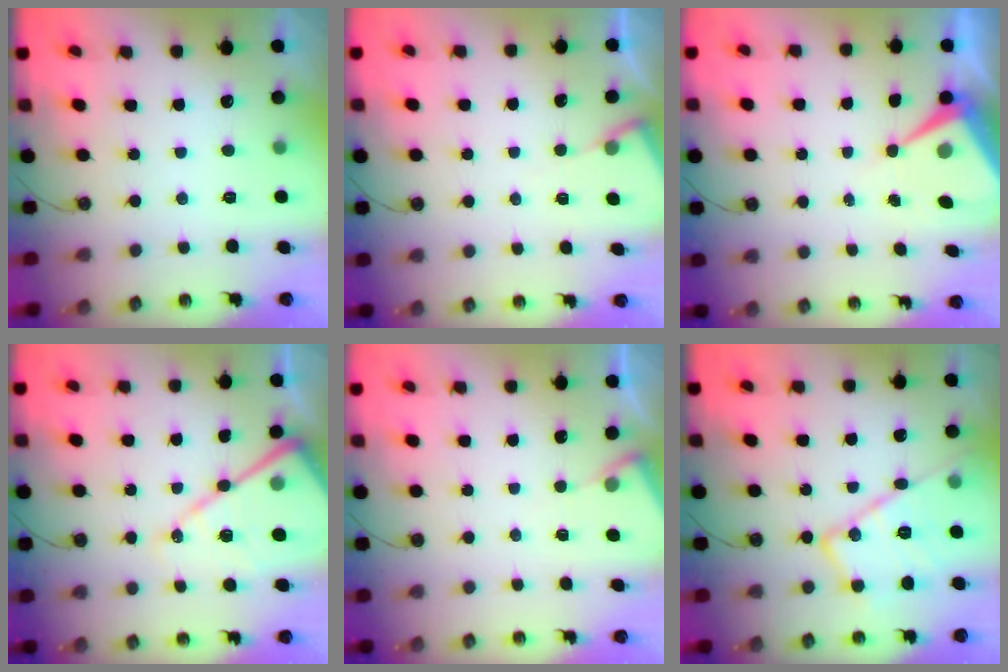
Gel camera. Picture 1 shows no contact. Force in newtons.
{"total": 4.7, "press": 4.6, "slide": 0.6}
{"total": 8.1, "press": 8.1, "slide": 0.2}
{"total": 18.3, "press": 18.2, "slide": 1.9}
{"total": 4.3, "press": 4.3, "slide": 0.5}
{"total": 17.8, "press": 17.7, "slide": 1.5}